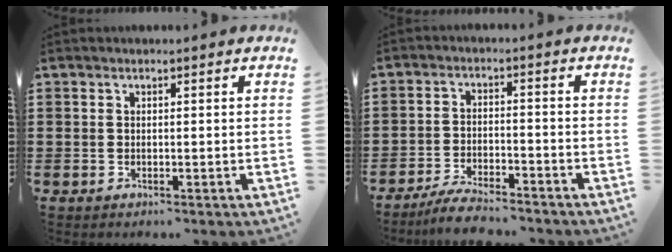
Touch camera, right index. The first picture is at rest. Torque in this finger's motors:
{"motor_torque": [-0.45, 0.51, 0.35, 0.05]}